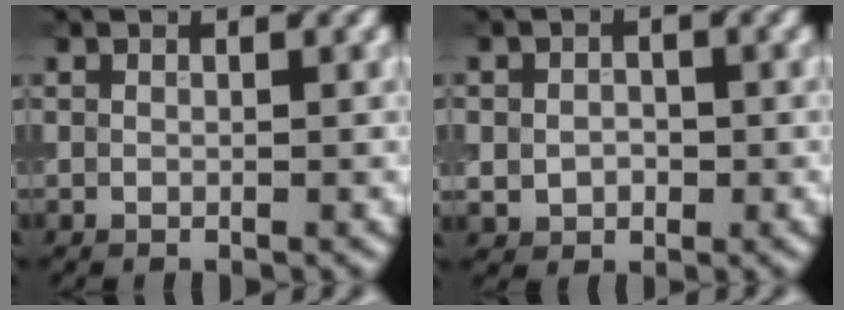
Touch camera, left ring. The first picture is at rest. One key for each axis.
{"total": 2.4, "fx": -0.2, "fy": 2.0, "fz": 1.3, "tx": -0.020, "ty": -0.003, "tz": -0.008}